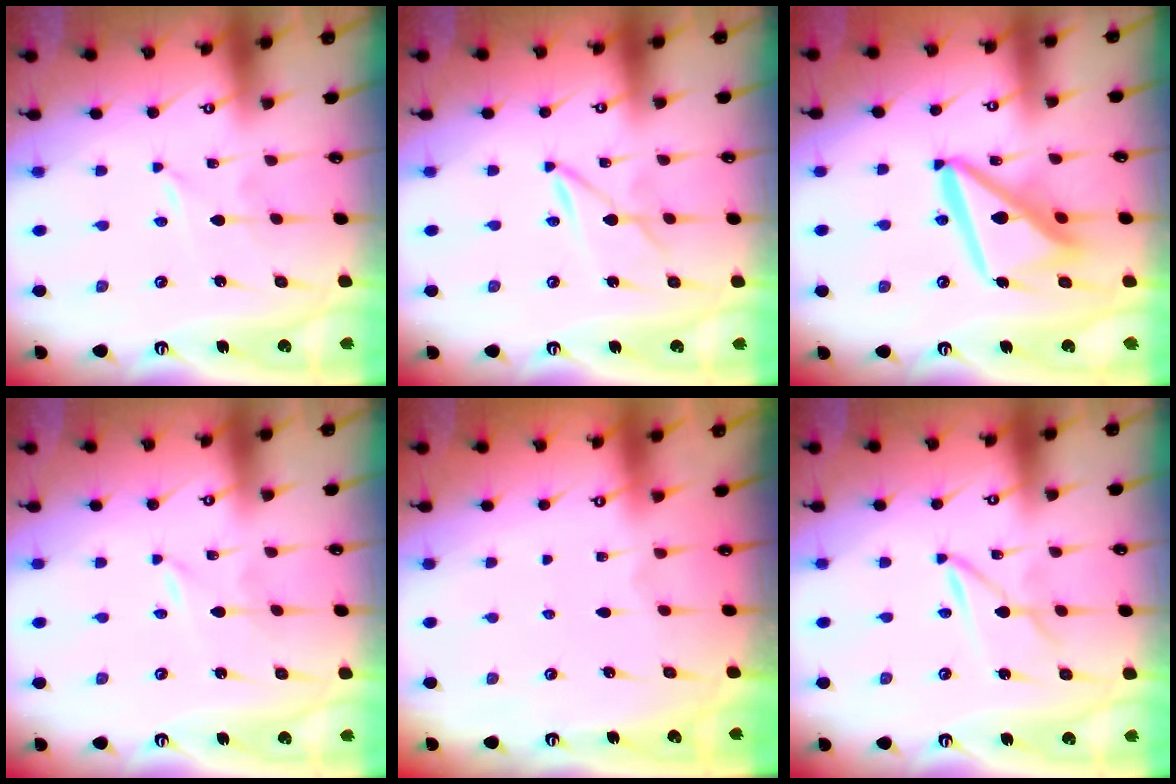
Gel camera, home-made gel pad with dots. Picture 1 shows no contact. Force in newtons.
{"total": 1.8, "press": 1.8, "slide": 0.2}
{"total": 16.1, "press": 15.9, "slide": 2.0}
{"total": 0.0}
{"total": 0.6, "press": 0.6, "slide": 0.1}
{"total": 2.5, "press": 2.5, "slide": 0.3}